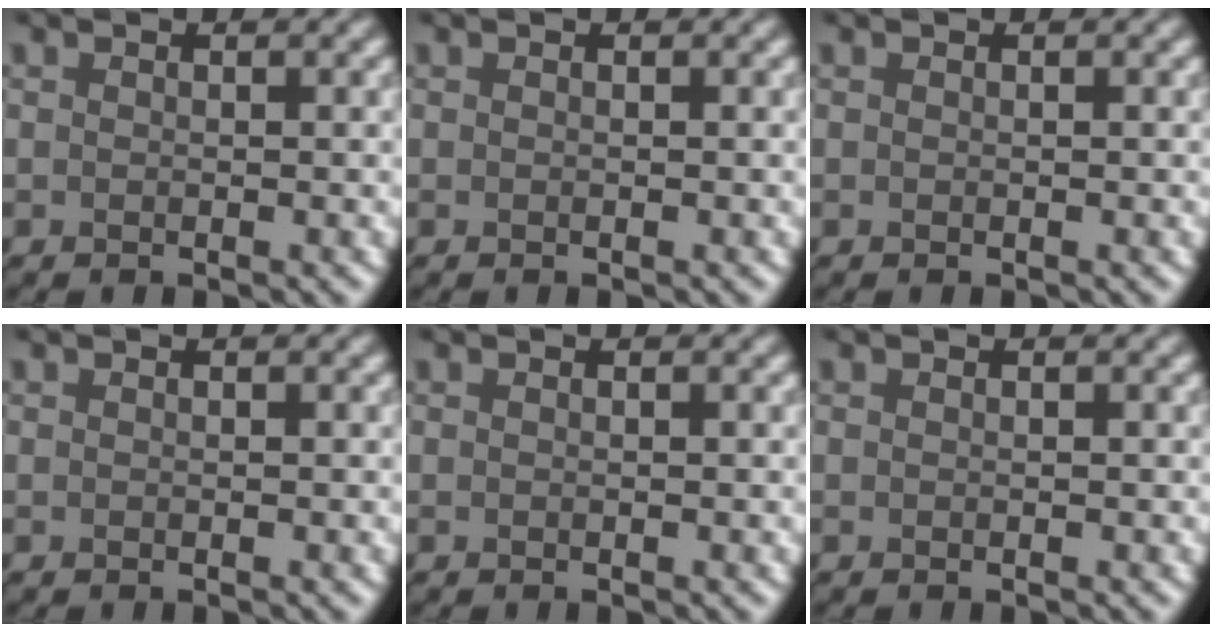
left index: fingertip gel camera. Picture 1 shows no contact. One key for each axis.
{"total": 0.0}
{"total": 0.0}
{"total": 0.0}
{"total": 0.0}
{"total": 0.0}